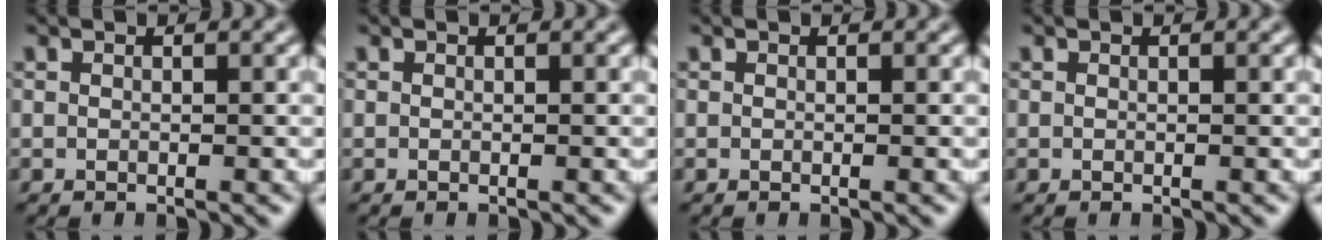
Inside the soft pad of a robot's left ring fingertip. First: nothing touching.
{"total": 0.0}
{"total": 0.0}
{"total": 0.0}